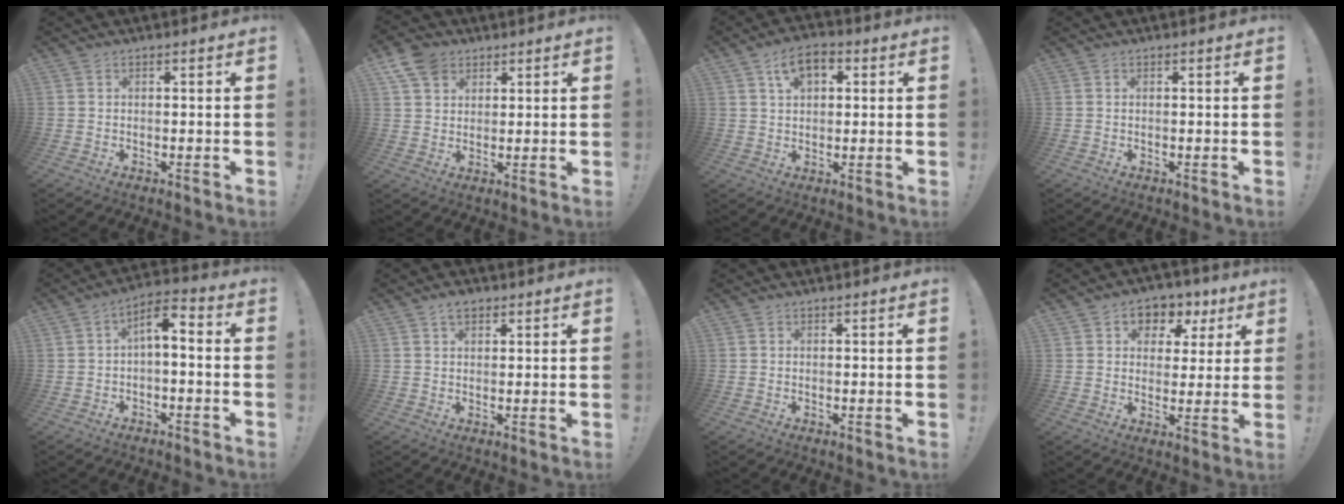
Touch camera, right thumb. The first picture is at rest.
{"total": 8.0, "force": [4.7, 5.7, 3.0], "torque": [-0.056, -0.018, 0.094]}
{"total": 7.4, "force": [3.0, 4.8, 4.8], "torque": [-0.072, 0.002, 0.053]}
{"total": 0.0}
{"total": 4.9, "force": [-1.0, 2.1, 4.4], "torque": [-0.078, 0.008, -0.019]}
{"total": 3.5, "force": [2.1, 2.1, 1.9], "torque": [-0.027, -0.003, 0.038]}
{"total": 0.0}
{"total": 6.6, "force": [2.1, 5.9, 2.2], "torque": [-0.026, -0.014, 0.042]}